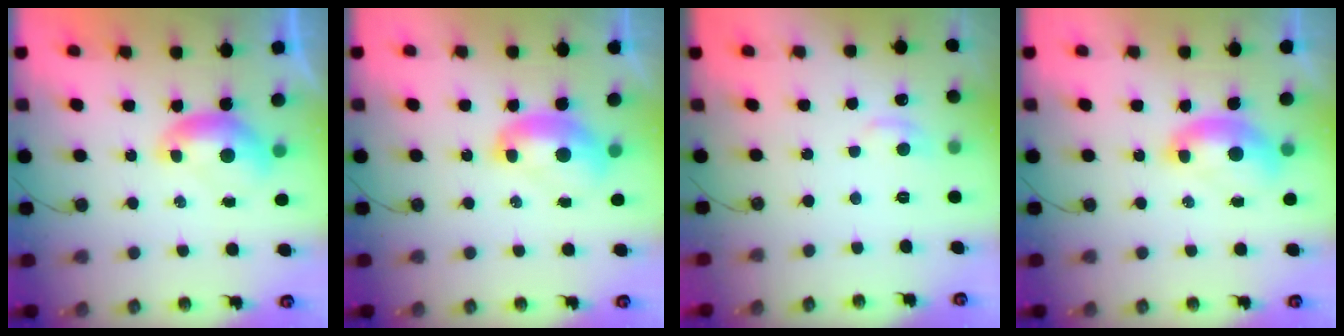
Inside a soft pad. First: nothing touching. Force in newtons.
{"total": 2.5, "press": 2.5, "slide": 0.3}
{"total": 1.0, "press": 0.5, "slide": 0.8}
{"total": 2.0, "press": 1.9, "slide": 0.6}